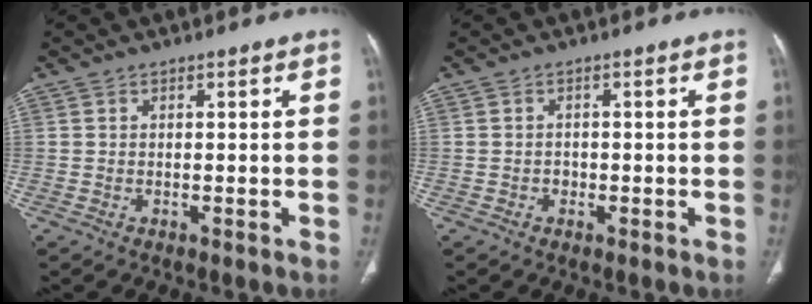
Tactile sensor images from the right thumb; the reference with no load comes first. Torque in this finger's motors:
{"motor_torque": [0.20, -0.01, 0.19, -0.69, 0.03]}